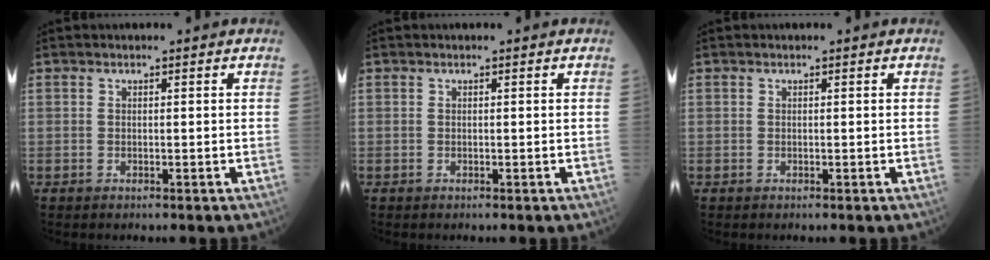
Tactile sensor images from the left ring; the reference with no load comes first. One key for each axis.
{"total": 0.0}
{"total": 0.0}